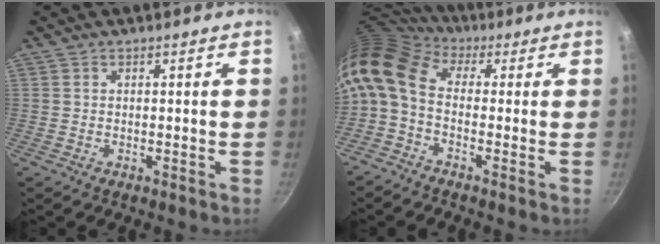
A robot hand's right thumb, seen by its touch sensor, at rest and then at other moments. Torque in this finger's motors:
{"motor_torque": [0.28, 0.86, 1.92, -0.85, 0.49]}